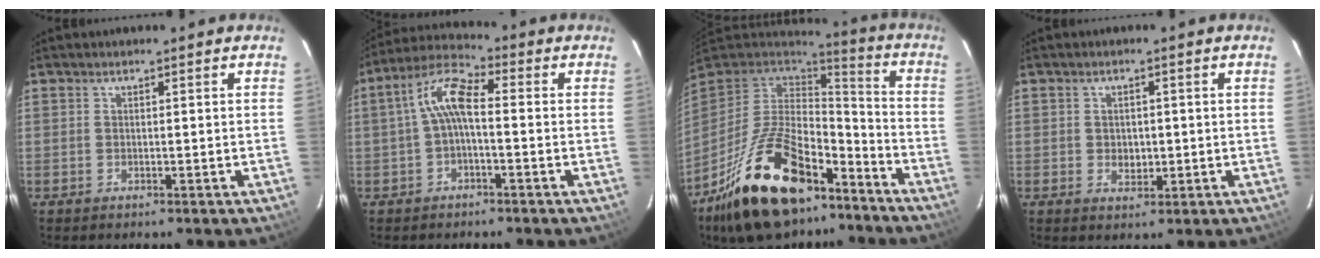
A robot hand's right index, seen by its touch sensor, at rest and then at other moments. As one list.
[{"total": 7.3, "force": [-0.5, 2.7, 6.8], "torque": [-0.148, 0.027, -0.014]}, {"total": 25.5, "force": [-16.1, 11.9, 15.8], "torque": [-0.312, -0.004, -0.253]}, {"total": 3.0, "force": [-0.3, 2.4, 1.7], "torque": [-0.027, 0.001, -0.002]}]